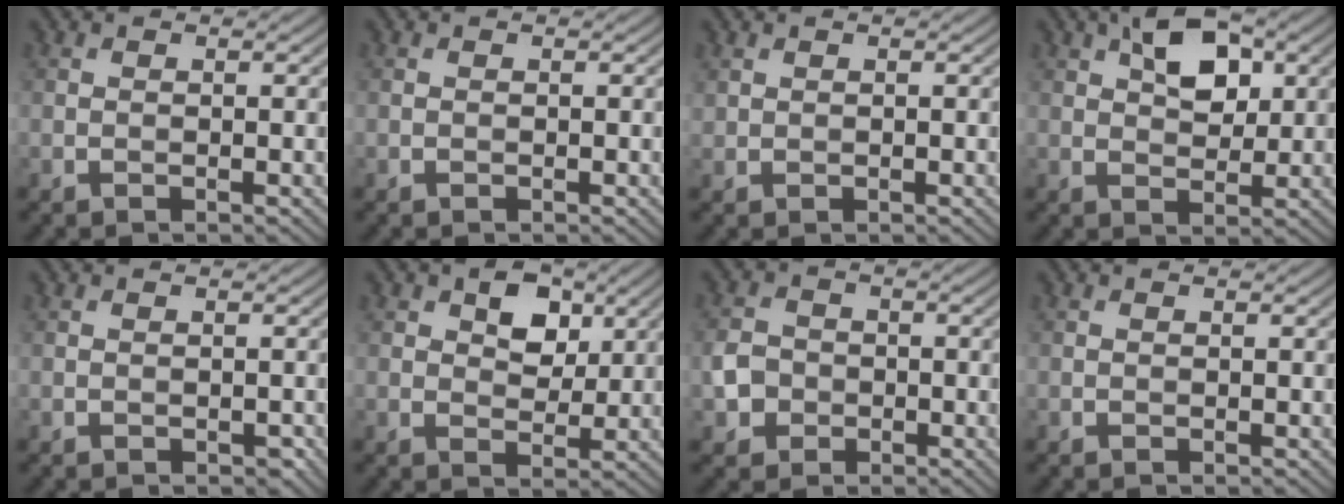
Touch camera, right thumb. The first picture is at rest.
{"total": 0.0}
{"total": 0.7, "force": [0.5, 0.4, 0.1], "torque": [-0.005, -0.001, 0.015]}
{"total": 6.2, "force": [2.6, 3.5, 4.5], "torque": [-0.075, 0.004, 0.037]}
{"total": 0.6, "force": [-0.4, 0.4, 0.4], "torque": [-0.005, -0.002, -0.005]}
{"total": 5.0, "force": [2.1, 3.3, 3.1], "torque": [-0.047, 0.000, 0.027]}
{"total": 3.8, "force": [-1.3, 3.3, 1.4], "torque": [-0.033, -0.002, -0.032]}
{"total": 0.0}